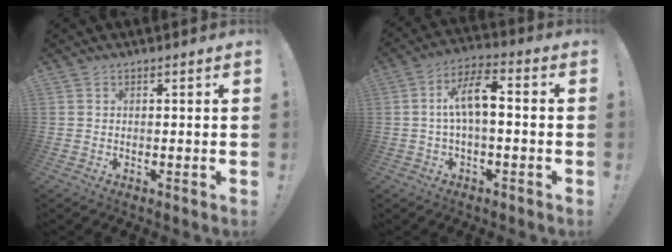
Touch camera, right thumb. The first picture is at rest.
{"total": 9.8, "force": [0.2, 3.9, 9.0], "torque": [-0.157, 0.012, 0.004]}